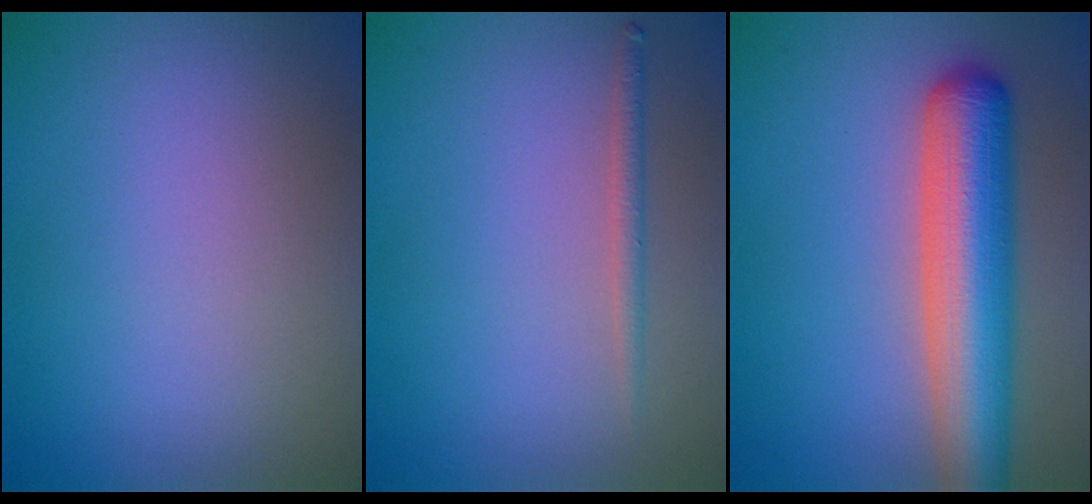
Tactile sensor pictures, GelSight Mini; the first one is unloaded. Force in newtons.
{"total": 1.2, "press": 1.2, "slide": 0.0}
{"total": 8.4, "press": 8.4, "slide": 0.4}